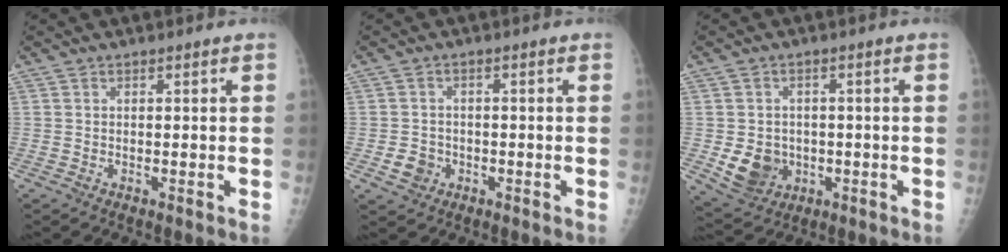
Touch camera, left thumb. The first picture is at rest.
{"total": 3.5, "force": [-1.2, 3.1, 1.2], "torque": [-0.009, 0.006, -0.017]}
{"total": 7.6, "force": [-1.4, 6.6, 3.6], "torque": [-0.037, 0.002, -0.009]}